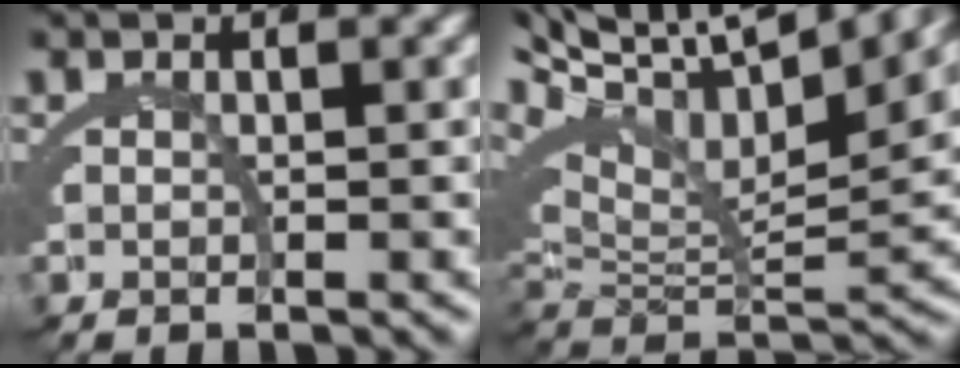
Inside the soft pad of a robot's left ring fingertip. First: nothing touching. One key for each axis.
{"total": 11.1, "fx": 6.0, "fy": 4.7, "fz": 8.1, "tx": -0.117, "ty": 0.025, "tz": 0.091}